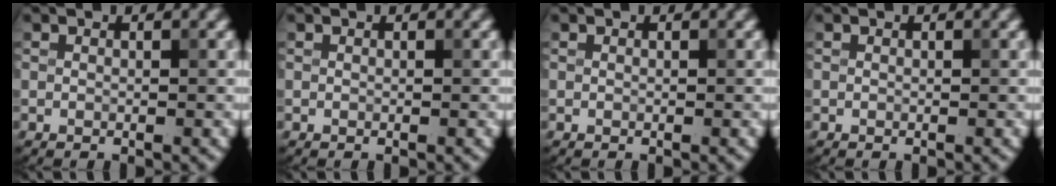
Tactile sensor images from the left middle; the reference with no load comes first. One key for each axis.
{"total": 0.0}
{"total": 0.0}
{"total": 0.0}